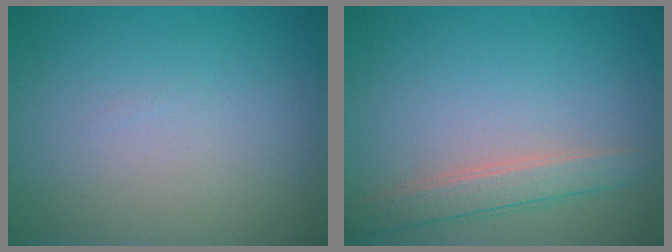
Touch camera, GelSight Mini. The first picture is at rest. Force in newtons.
{"total": 2.6, "press": 2.6, "slide": 0.1}